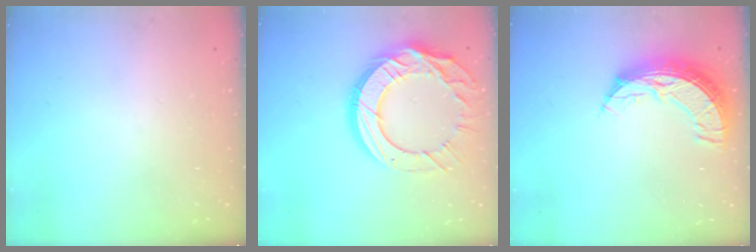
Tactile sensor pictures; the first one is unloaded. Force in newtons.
{"total": 20.4, "press": 20.3, "slide": 2.0}
{"total": 10.5, "press": 10.4, "slide": 0.9}